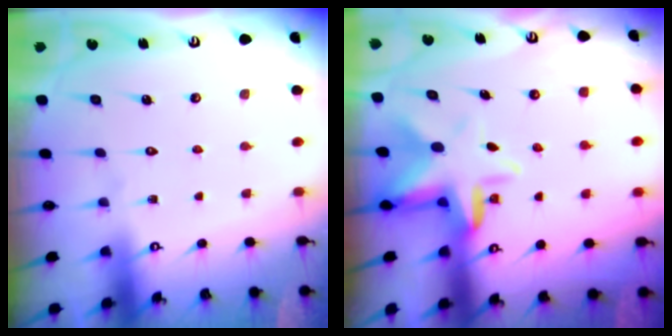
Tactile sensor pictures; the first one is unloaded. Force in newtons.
{"total": 6.7, "press": 6.6, "slide": 1.3}